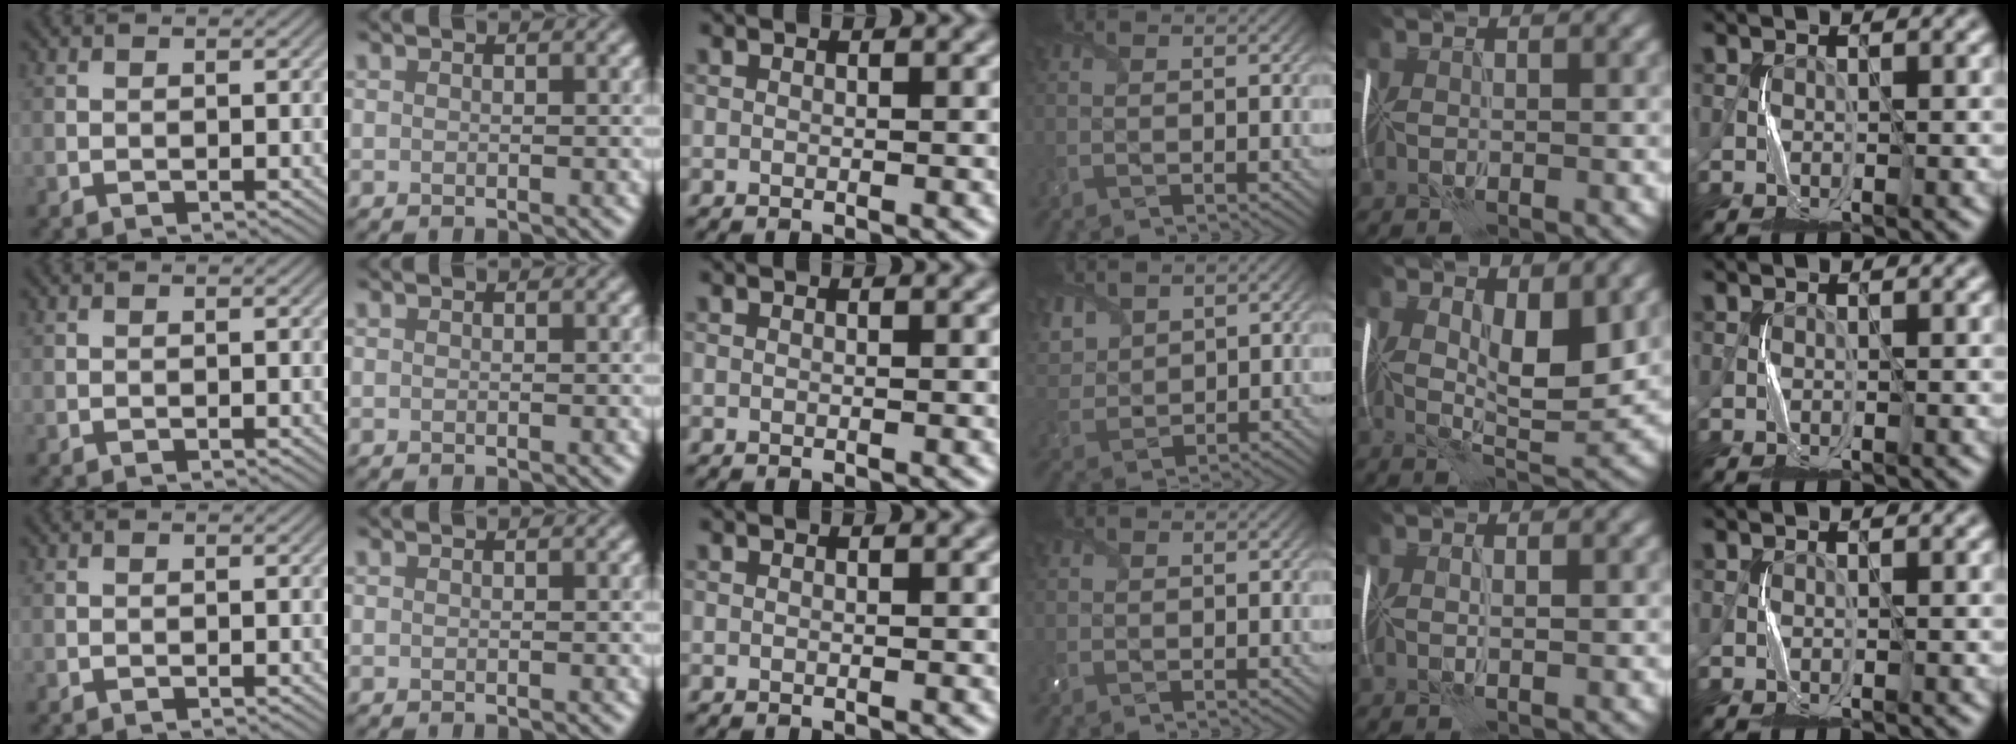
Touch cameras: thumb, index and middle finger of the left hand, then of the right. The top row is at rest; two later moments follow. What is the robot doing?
{"motion": "fold", "object": "plastic wrap"}